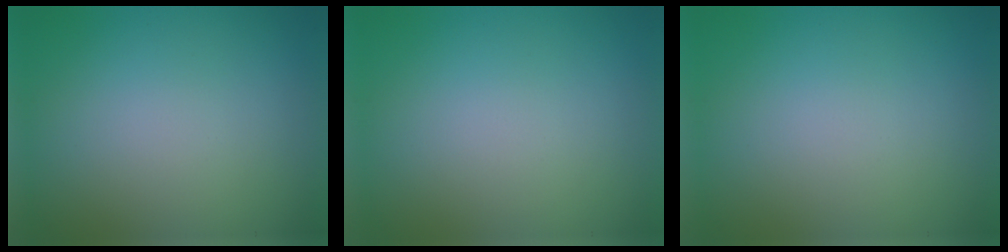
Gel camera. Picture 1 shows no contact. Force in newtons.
{"total": 0.0}
{"total": 0.0}